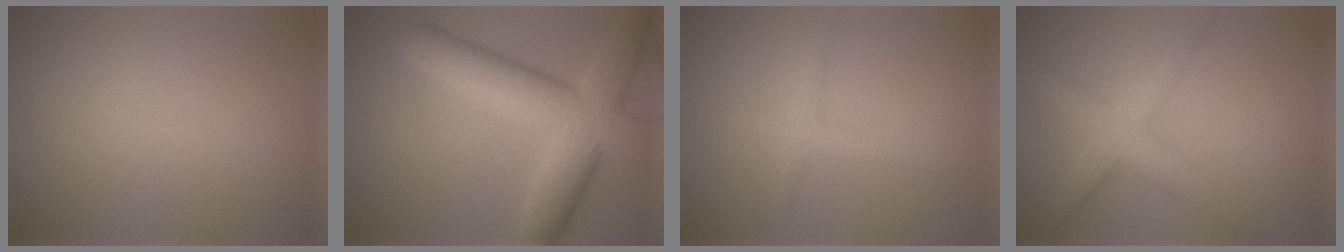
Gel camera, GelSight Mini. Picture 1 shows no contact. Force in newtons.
{"total": 9.1, "press": 9.1, "slide": 0.3}
{"total": 1.6, "press": 1.6, "slide": 0.1}
{"total": 4.6, "press": 4.6, "slide": 0.2}